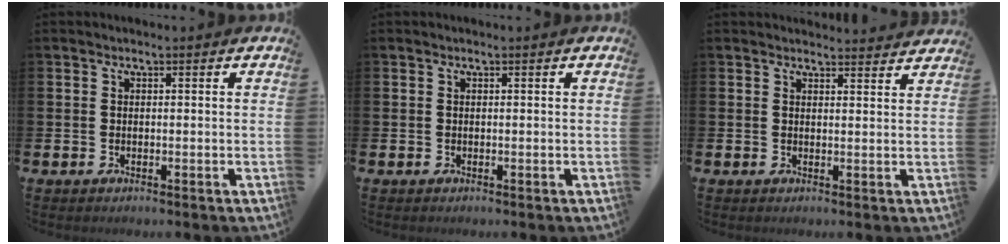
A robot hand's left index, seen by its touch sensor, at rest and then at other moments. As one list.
[{"total": 0.0}, {"total": 2.2, "force": [2.2, 0.1, -0.2], "torque": [0.012, -0.016, 0.037]}]